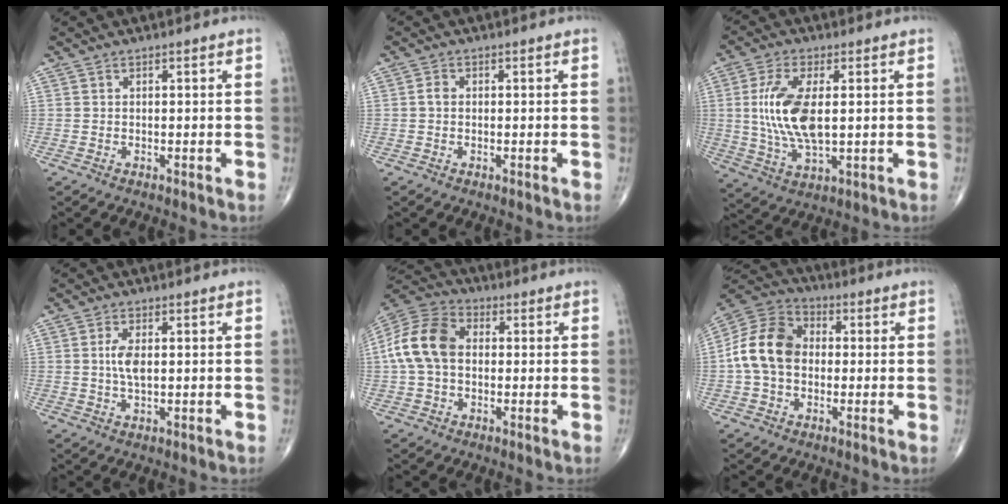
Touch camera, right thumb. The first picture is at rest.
{"total": 1.4, "force": [-0.1, 1.1, 0.9], "torque": [-0.012, 0.003, -0.004]}
{"total": 12.4, "force": [1.2, 5.4, 11.0], "torque": [-0.230, -0.010, 0.027]}
{"total": 4.0, "force": [0.4, 1.7, 3.6], "torque": [-0.075, -0.002, 0.008]}
{"total": 12.6, "force": [0.5, 8.9, 9.0], "torque": [-0.178, 0.033, -0.001]}
{"total": 12.7, "force": [-0.3, 9.5, 8.4], "torque": [-0.150, 0.035, -0.016]}